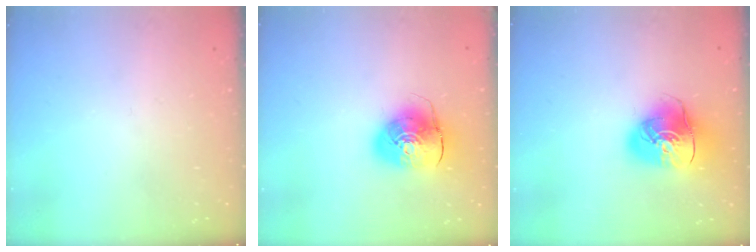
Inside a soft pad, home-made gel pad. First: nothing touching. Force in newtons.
{"total": 11.4, "press": 11.3, "slide": 1.8}
{"total": 13.0, "press": 12.8, "slide": 1.9}